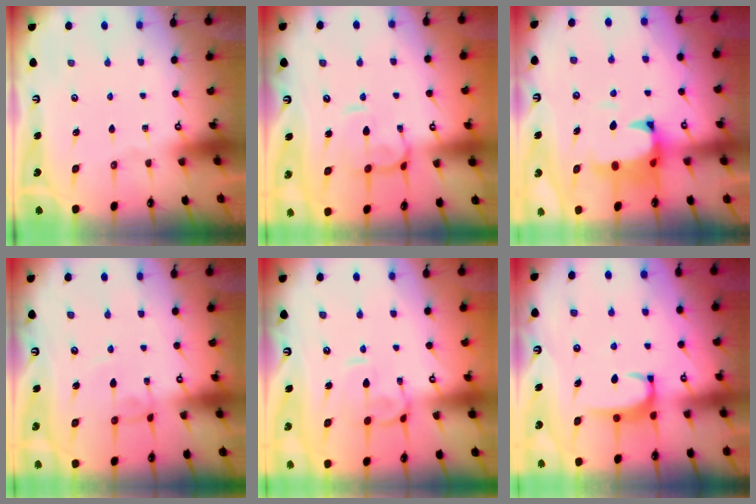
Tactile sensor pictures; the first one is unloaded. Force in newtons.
{"total": 3.5, "press": 3.4, "slide": 0.9}
{"total": 2.6, "press": 2.4, "slide": 1.1}
{"total": 2.6, "press": 2.6, "slide": 0.1}
{"total": 1.0, "press": 0.6, "slide": 0.7}
{"total": 2.7, "press": 2.6, "slide": 0.4}